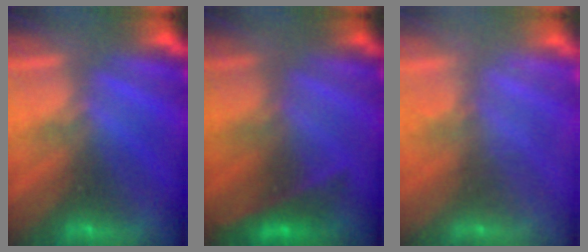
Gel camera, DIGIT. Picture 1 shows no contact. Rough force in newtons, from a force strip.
{"total": 2.4}
{"total": 2.3}